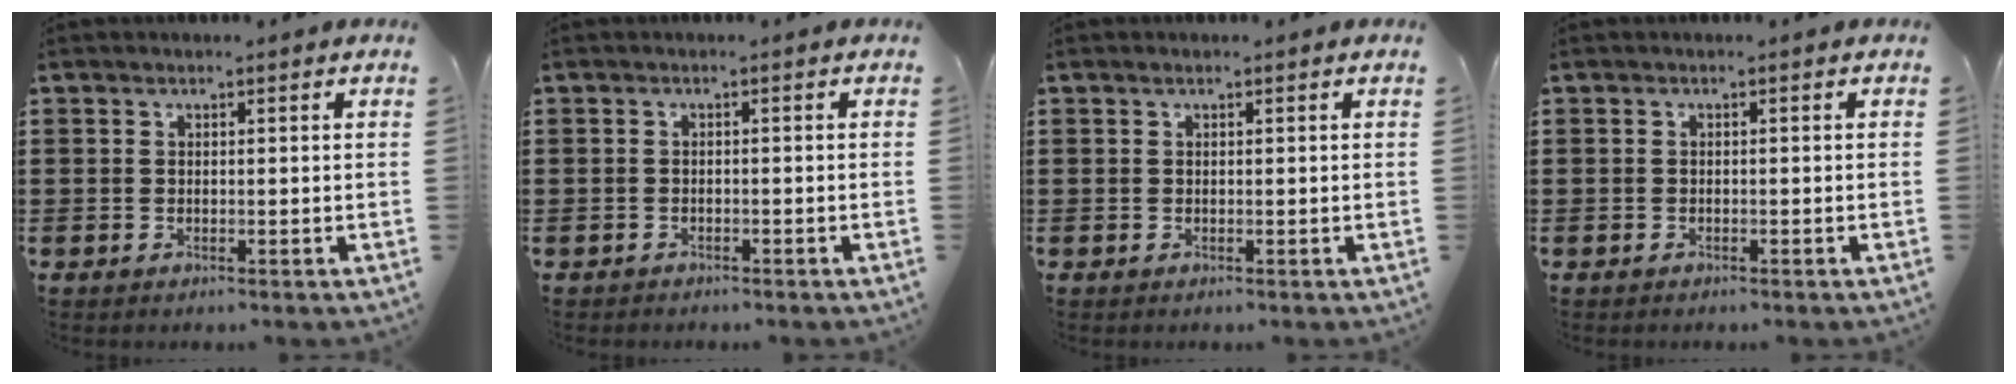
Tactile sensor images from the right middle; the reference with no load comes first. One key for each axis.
{"total": 0.6, "fx": -0.6, "fy": 0.1, "fz": 0.0, "tx": 0.000, "ty": 0.001, "tz": -0.013}
{"total": 0.0}
{"total": 0.0}